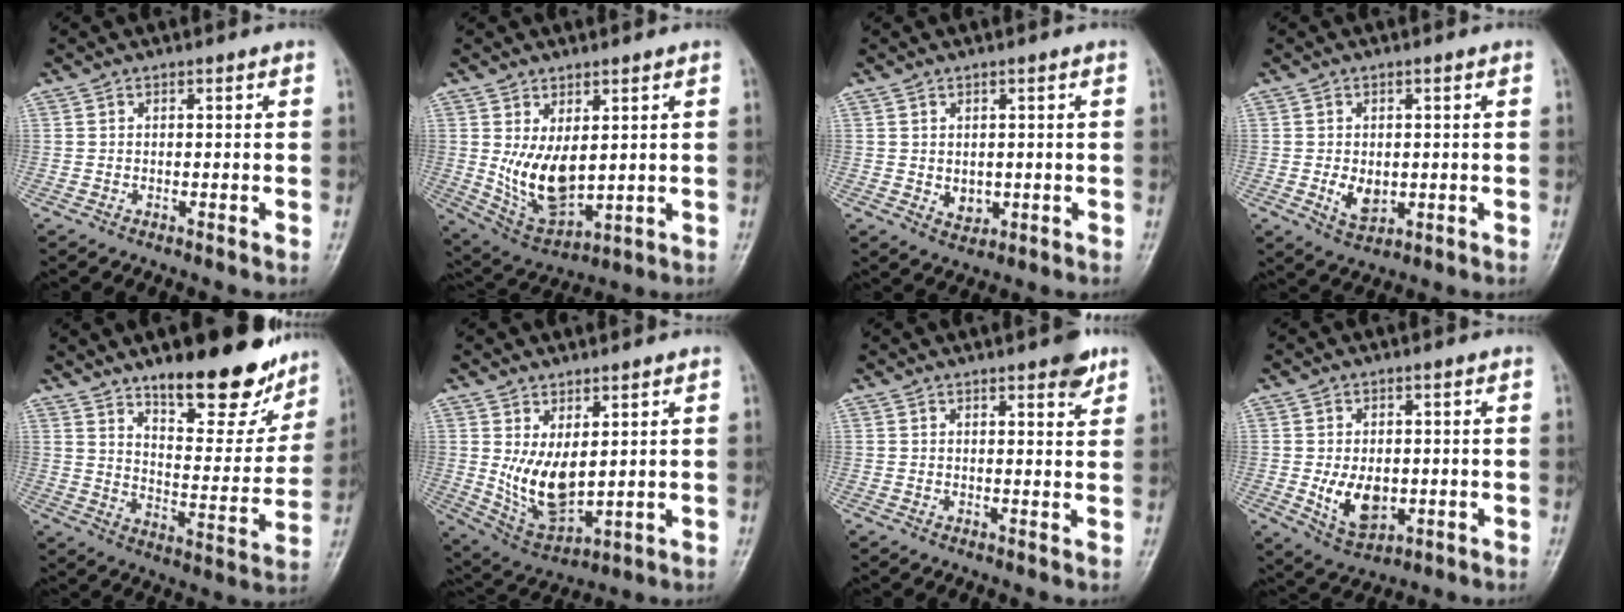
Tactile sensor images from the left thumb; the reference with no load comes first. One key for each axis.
{"total": 11.0, "fx": 1.2, "fy": 6.1, "fz": 9.1, "tx": -0.145, "ty": -0.025, "tz": 0.044}
{"total": 2.9, "fx": -0.1, "fy": 2.3, "fz": 1.9, "tx": -0.019, "ty": -0.004, "tz": 0.009}
{"total": 4.4, "fx": -0.4, "fy": 3.0, "fz": 3.2, "tx": -0.046, "ty": -0.007, "tz": 0.002}
{"total": 19.9, "fx": 14.0, "fy": 7.1, "fz": 12.2, "tx": -0.117, "ty": -0.088, "tz": 0.209}
{"total": 9.9, "fx": 1.7, "fy": 5.1, "fz": 8.3, "tx": -0.136, "ty": -0.029, "tz": 0.054}
{"total": 4.1, "fx": 2.7, "fy": 1.1, "fz": 2.9, "tx": -0.029, "ty": -0.014, "tz": 0.031}
{"total": 7.6, "fx": -0.8, "fy": 5.0, "fz": 5.7, "tx": -0.080, "ty": -0.011, "tz": -0.001}